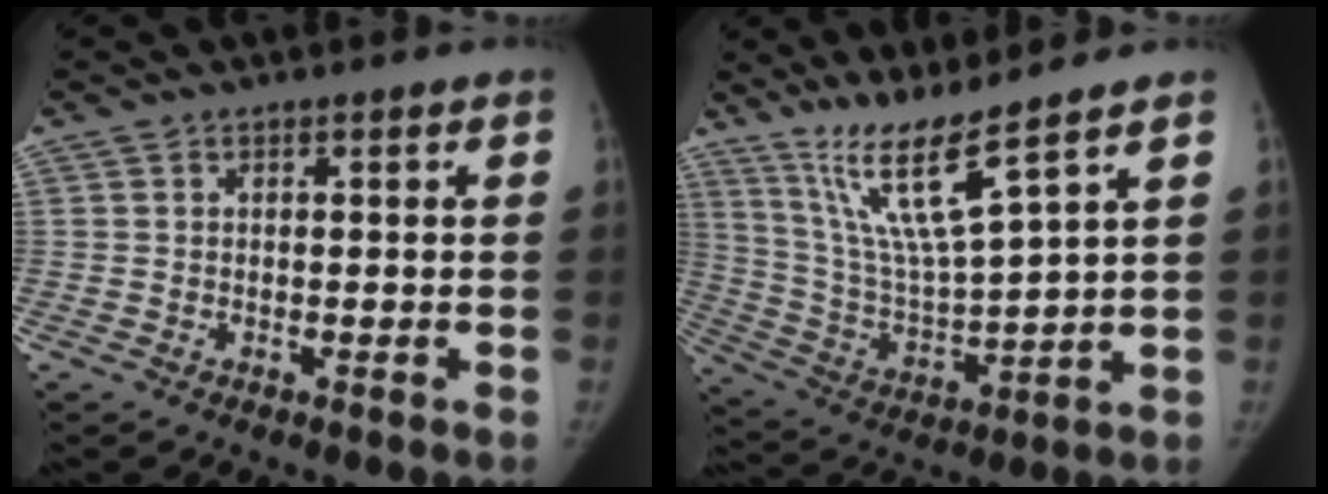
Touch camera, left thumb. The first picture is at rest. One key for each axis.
{"total": 12.7, "fx": 9.2, "fy": -0.1, "fz": 8.8, "tx": -0.164, "ty": -0.065, "tz": 0.191}